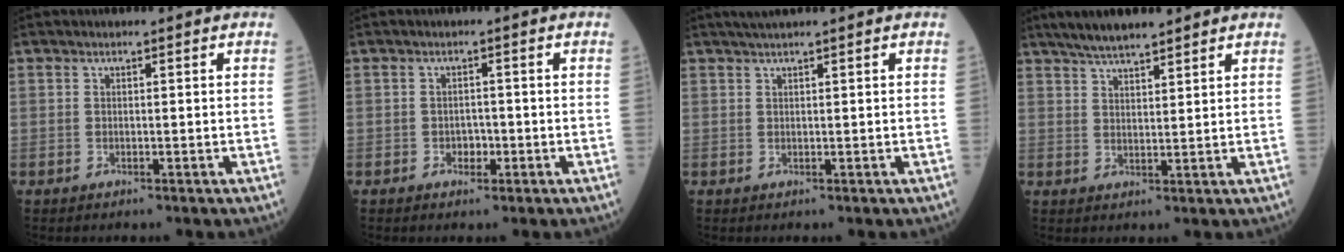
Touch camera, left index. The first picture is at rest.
{"total": 1.6, "force": [-0.7, 1.2, 0.9], "torque": [-0.012, 0.005, -0.009]}
{"total": 2.1, "force": [1.8, -0.5, 1.1], "torque": [-0.018, 0.015, 0.036]}
{"total": 8.6, "force": [7.2, 1.2, 4.5], "torque": [-0.074, 0.023, 0.123]}